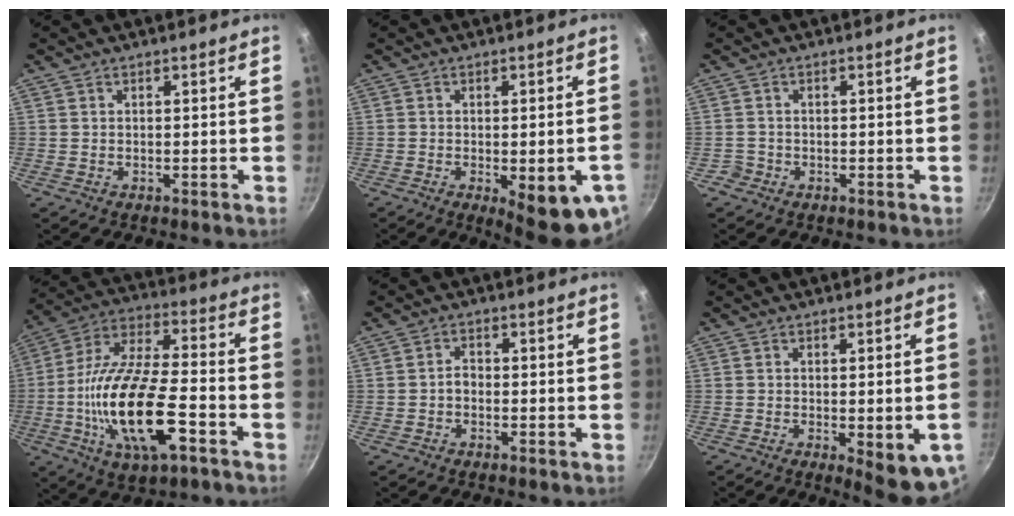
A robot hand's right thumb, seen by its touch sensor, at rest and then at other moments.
{"total": 13.3, "force": [-4.5, 4.0, 11.8], "torque": [-0.122, -0.001, -0.048]}
{"total": 1.5, "force": [-0.8, 1.2, 0.0], "torque": [0.009, 0.016, -0.013]}
{"total": 21.5, "force": [-6.7, 8.2, 18.7], "torque": [-0.354, 0.024, -0.131]}
{"total": 1.9, "force": [-0.7, 1.3, 1.2], "torque": [-0.016, 0.015, -0.016]}
{"total": 9.4, "force": [-2.8, 2.7, 8.6], "torque": [-0.086, -0.003, -0.026]}